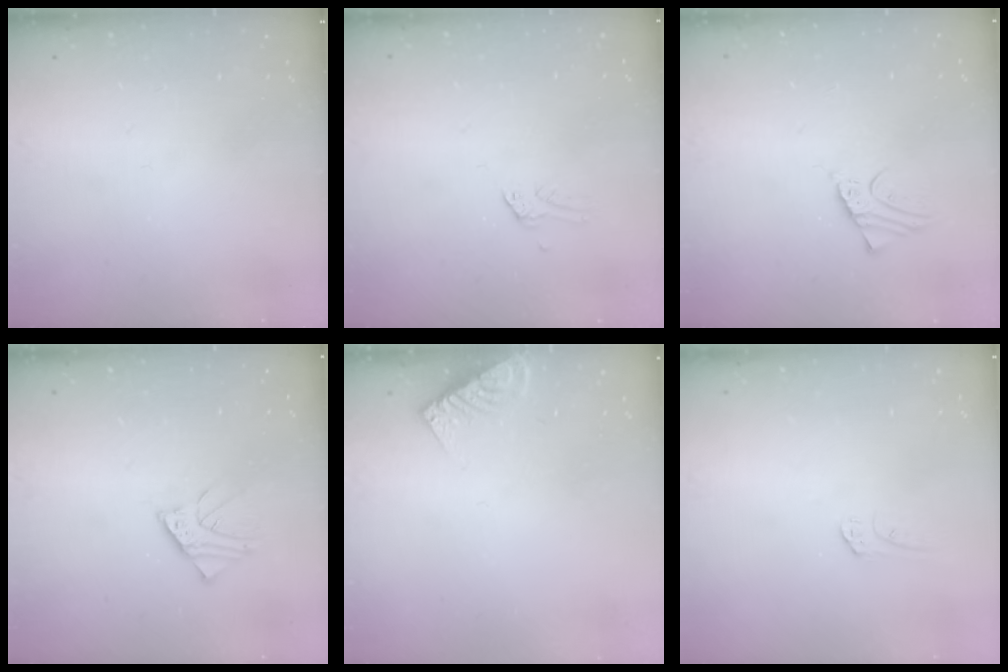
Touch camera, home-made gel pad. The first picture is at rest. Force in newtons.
{"total": 0.0}
{"total": 2.0, "press": 2.0, "slide": 0.1}
{"total": 2.9, "press": 2.9, "slide": 0.3}
{"total": 8.2, "press": 8.1, "slide": 0.4}
{"total": 4.1, "press": 4.0, "slide": 0.6}